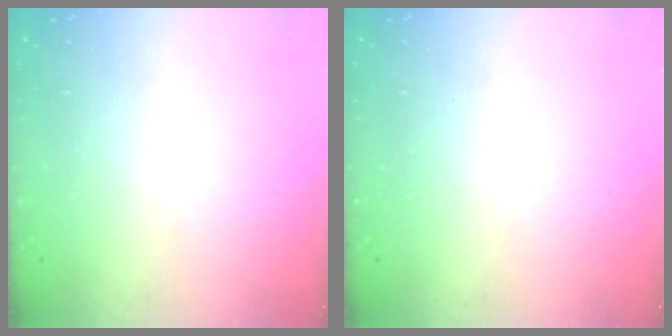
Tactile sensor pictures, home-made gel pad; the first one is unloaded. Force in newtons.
{"total": 0.0}